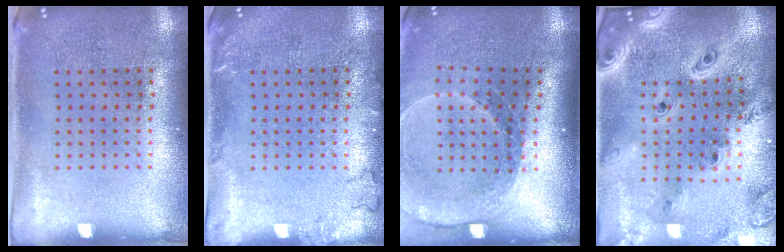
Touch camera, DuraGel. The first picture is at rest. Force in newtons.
{"total": 1.2, "press": 1.2, "slide": 0.3}
{"total": 1.7, "press": 1.7, "slide": 0.2}
{"total": 4.0, "press": 3.0, "slide": 2.6}